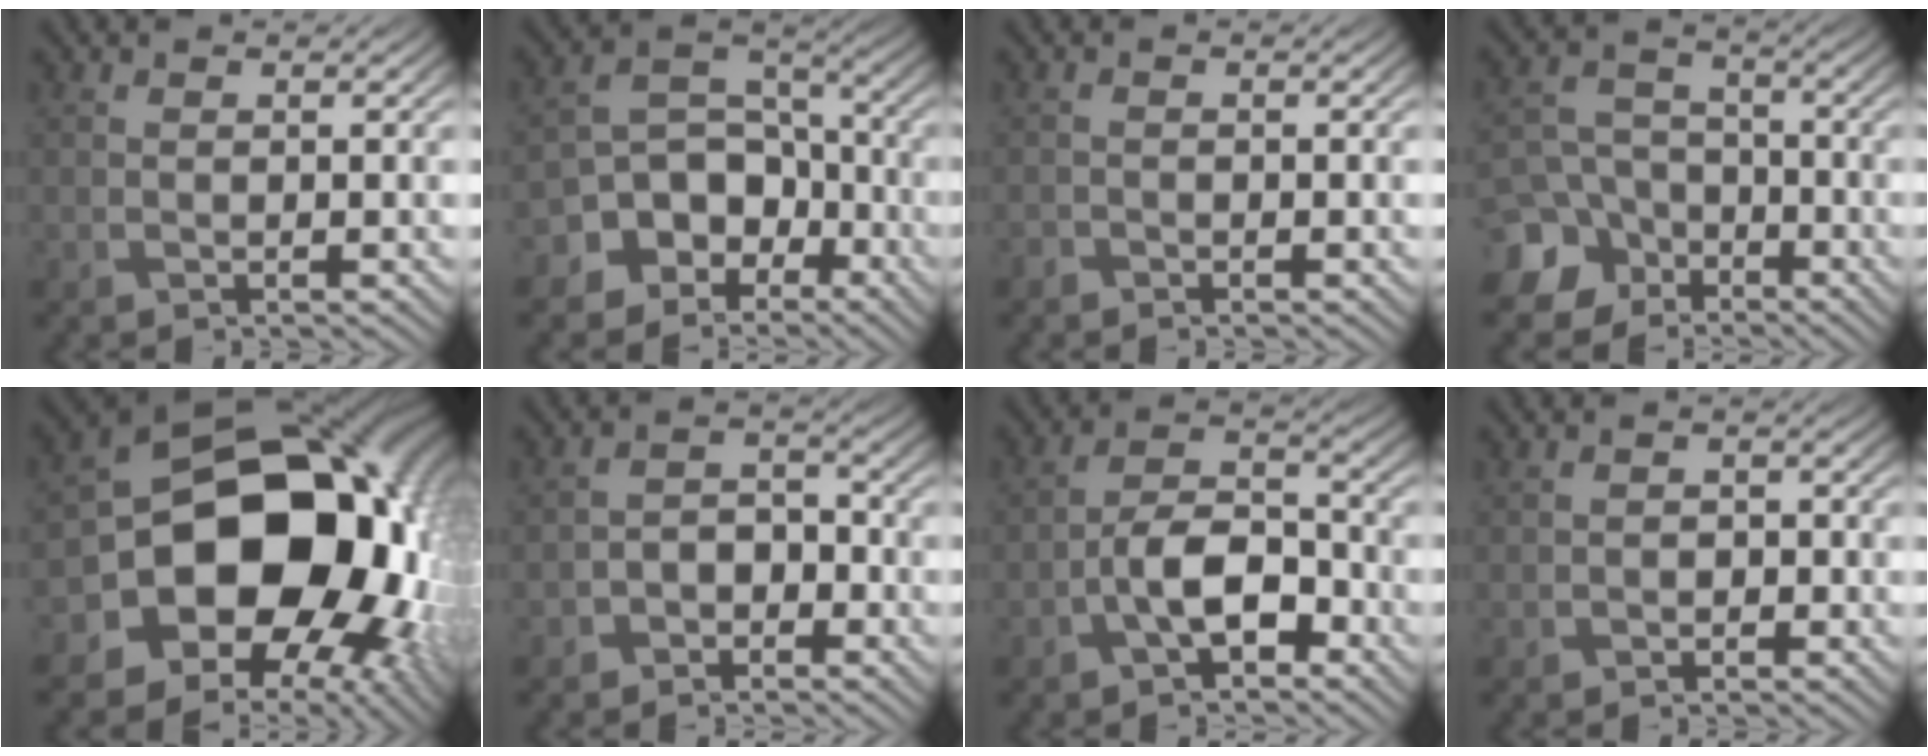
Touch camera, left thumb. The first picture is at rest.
{"total": 9.5, "force": [-5.7, 6.8, 3.5], "torque": [-0.078, -0.007, -0.107]}
{"total": 0.8, "force": [-0.7, 0.3, 0.1], "torque": [-0.002, -0.003, -0.015]}
{"total": 12.1, "force": [-7.0, 9.3, 3.3], "torque": [-0.108, -0.046, -0.136]}
{"total": 19.8, "force": [-3.0, 15.1, 12.3], "torque": [-0.203, -0.040, -0.030]}
{"total": 3.4, "force": [-2.2, 2.2, 1.3], "torque": [-0.024, 0.007, -0.048]}
{"total": 6.5, "force": [-3.0, 3.3, 4.8], "torque": [-0.084, 0.017, -0.065]}
{"total": 1.3, "force": [-0.7, 1.0, 0.5], "torque": [-0.006, 0.001, -0.014]}